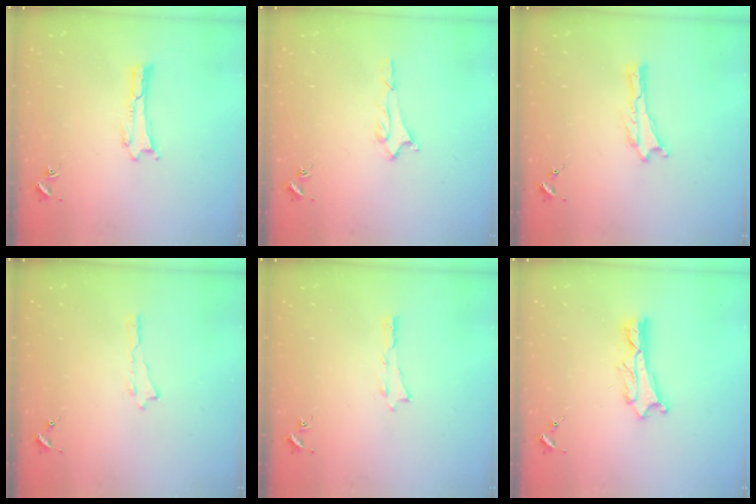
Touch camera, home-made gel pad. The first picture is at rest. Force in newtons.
{"total": 1.6, "press": 1.6, "slide": 0.2}
{"total": 0.0}
{"total": 0.0}
{"total": 0.0}
{"total": 2.0, "press": 2.0, "slide": 0.2}